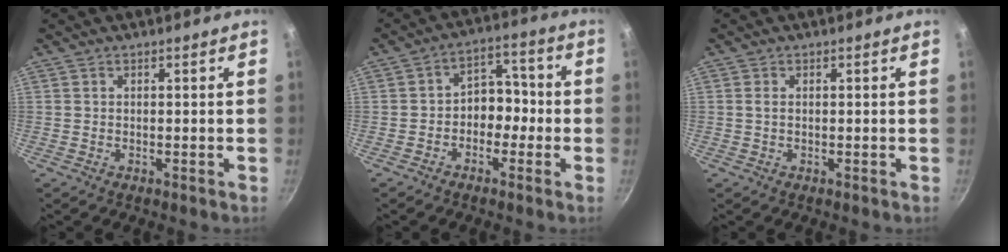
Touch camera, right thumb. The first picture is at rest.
{"total": 6.8, "force": [-1.9, 5.2, 4.0], "torque": [-0.004, 0.039, -0.041]}
{"total": 0.8, "force": [0.0, 0.5, 0.7], "torque": [-0.014, 0.001, 0.000]}